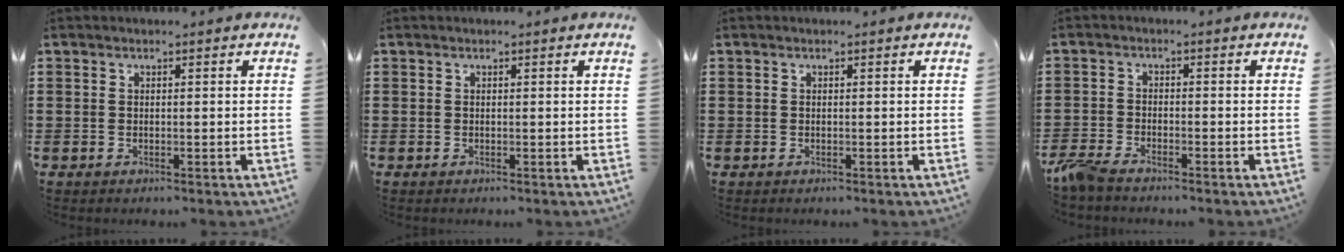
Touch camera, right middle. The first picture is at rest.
{"total": 0.0}
{"total": 0.0}
{"total": 3.1, "force": [-2.8, 0.6, 1.4], "torque": [-0.051, -0.005, -0.064]}